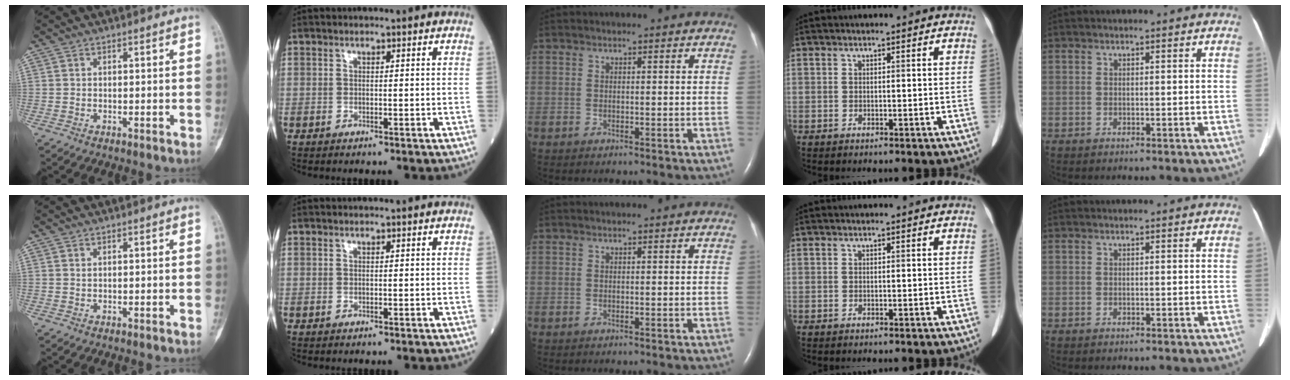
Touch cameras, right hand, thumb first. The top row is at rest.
{}